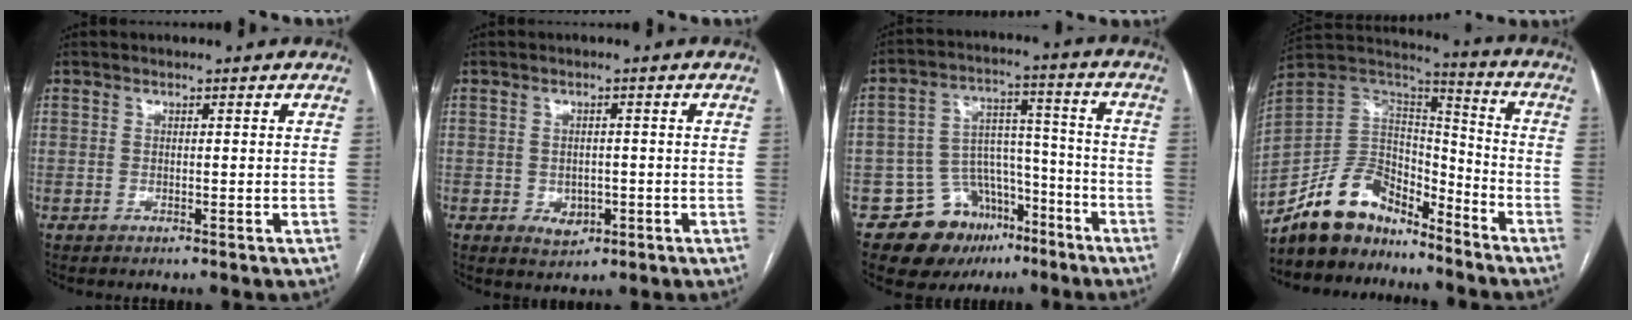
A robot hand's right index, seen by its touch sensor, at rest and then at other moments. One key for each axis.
{"total": 3.1, "fx": -1.0, "fy": 2.4, "fz": 1.7, "tx": -0.018, "ty": 0.002, "tz": -0.003}
{"total": 12.0, "fx": -7.6, "fy": 8.4, "fz": 4.0, "tx": -0.051, "ty": 0.058, "tz": -0.110}
{"total": 13.8, "fx": -11.4, "fy": 6.4, "fz": 4.4, "tx": -0.085, "ty": 0.052, "tz": -0.210}